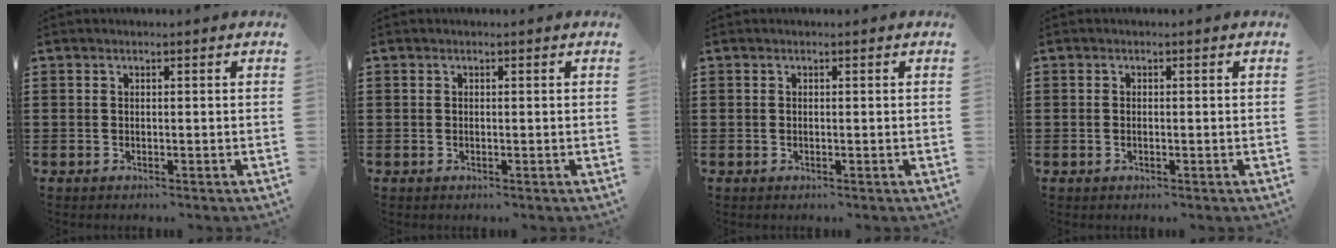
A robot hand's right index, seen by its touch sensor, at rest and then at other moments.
{"total": 0.0}
{"total": 0.0}
{"total": 0.0}